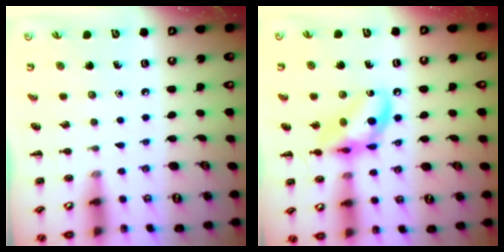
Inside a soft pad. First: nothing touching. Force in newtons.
{"total": 12.4, "press": 12.1, "slide": 2.7}